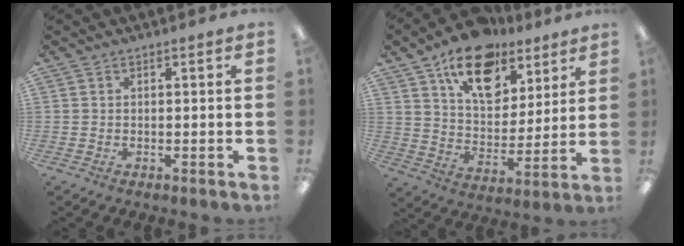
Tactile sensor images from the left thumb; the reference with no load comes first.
{"total": 18.2, "force": [11.7, 10.4, 9.4], "torque": [-0.145, -0.059, 0.207]}